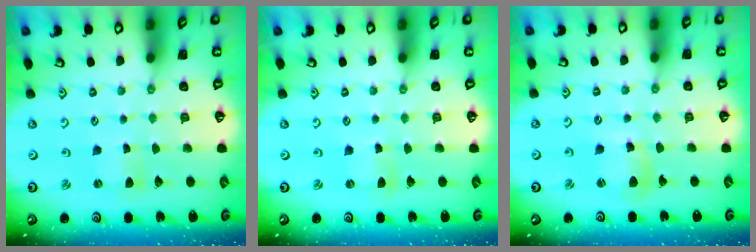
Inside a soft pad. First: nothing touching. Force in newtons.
{"total": 1.2, "press": 1.2, "slide": 0.3}
{"total": 8.6, "press": 8.5, "slide": 1.3}